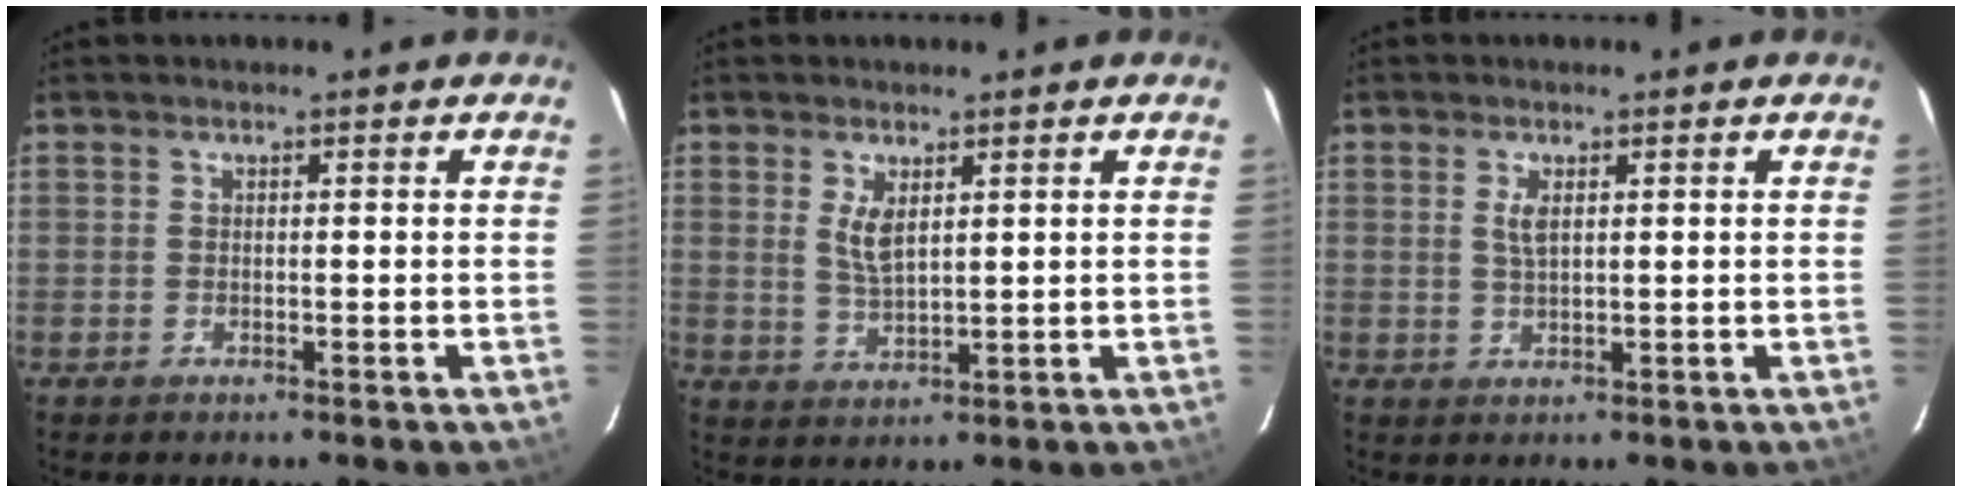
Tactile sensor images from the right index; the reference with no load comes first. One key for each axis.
{"total": 4.3, "fx": 1.7, "fy": 1.8, "fz": 3.5, "tx": -0.065, "ty": -0.005, "tz": 0.036}
{"total": 2.5, "fx": 0.8, "fy": 1.0, "fz": 2.1, "tx": -0.042, "ty": 0.000, "tz": 0.016}